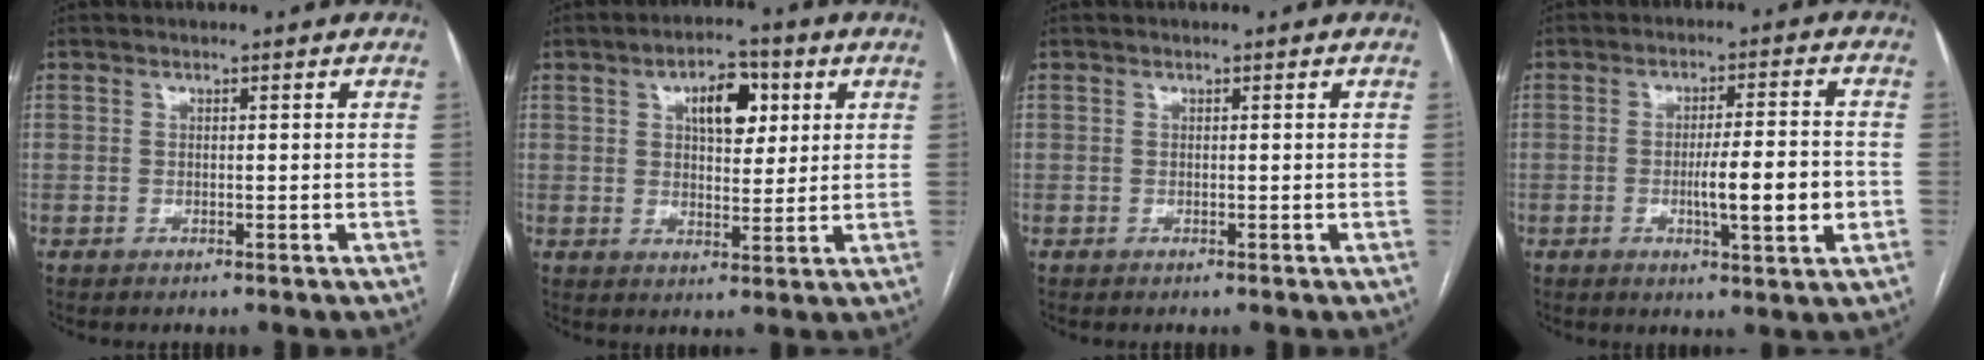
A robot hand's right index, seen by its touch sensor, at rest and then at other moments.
{"total": 7.5, "force": [2.8, 3.6, 5.9], "torque": [-0.089, 0.014, 0.045]}
{"total": 0.0}
{"total": 8.4, "force": [-1.9, 0.6, 8.2], "torque": [-0.127, -0.002, -0.029]}